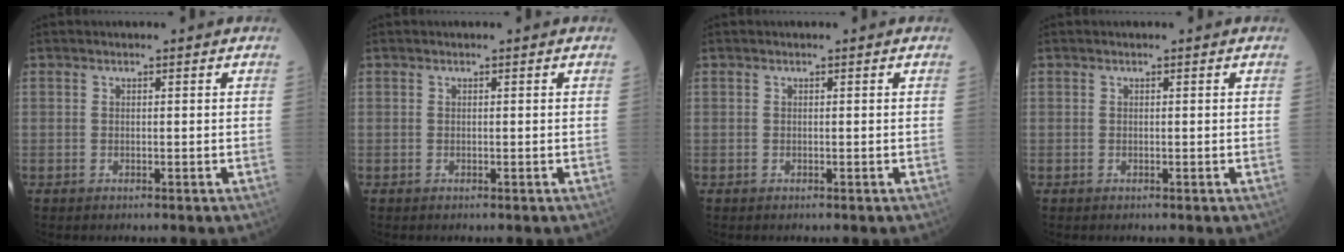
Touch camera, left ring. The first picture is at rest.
{"total": 0.0}
{"total": 0.0}
{"total": 0.0}